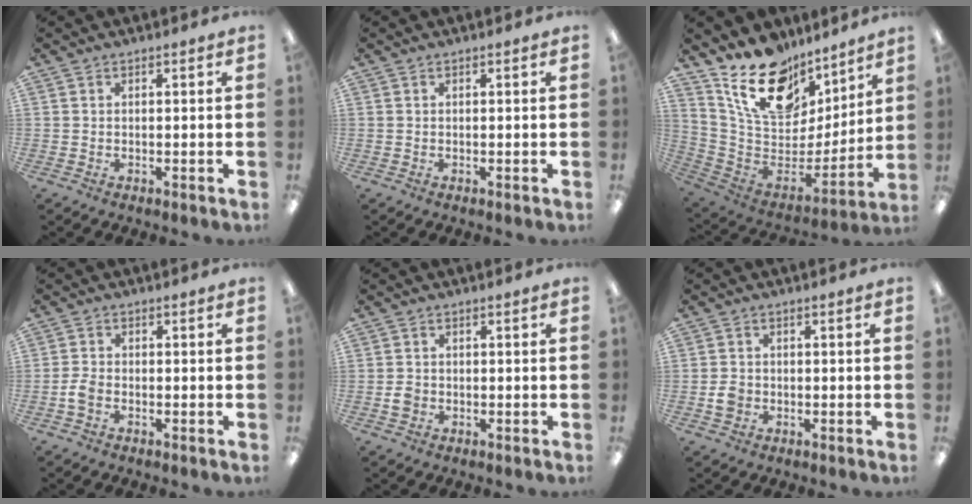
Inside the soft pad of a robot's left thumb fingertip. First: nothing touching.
{"total": 0.0}
{"total": 20.1, "force": [13.4, 11.1, 10.1], "torque": [-0.175, -0.091, 0.243]}
{"total": 3.0, "force": [-1.2, 1.9, 2.0], "torque": [-0.040, 0.005, -0.023]}
{"total": 2.1, "force": [-0.5, 1.8, 1.0], "torque": [-0.017, 0.003, -0.009]}
{"total": 3.0, "force": [-0.7, 2.5, 1.5], "torque": [-0.017, 0.002, -0.014]}